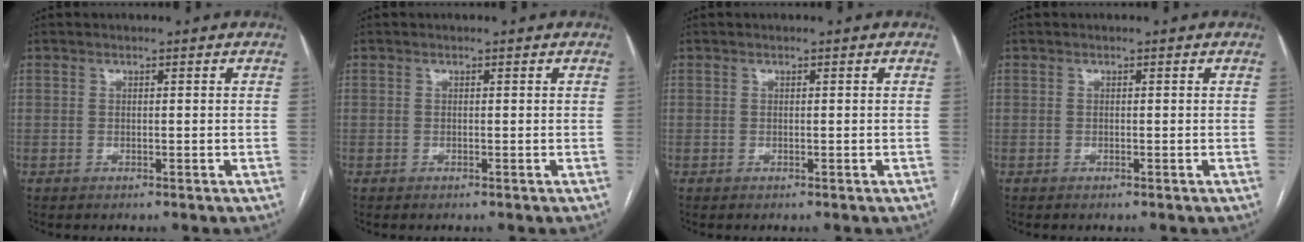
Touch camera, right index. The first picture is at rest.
{"total": 0.0}
{"total": 0.0}
{"total": 0.0}